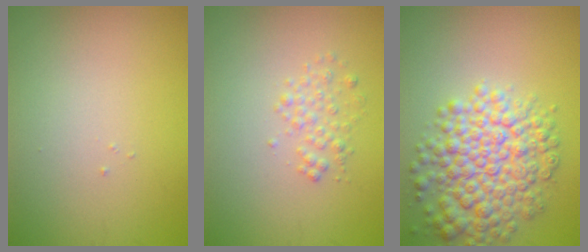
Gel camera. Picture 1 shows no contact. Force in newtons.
{"total": 1.5, "press": 1.5, "slide": 0.0}
{"total": 7.1, "press": 7.1, "slide": 0.2}